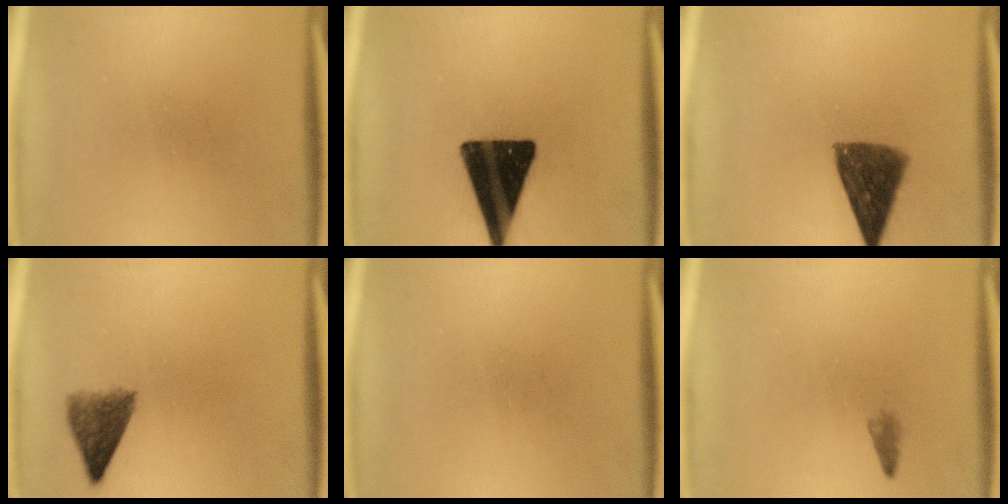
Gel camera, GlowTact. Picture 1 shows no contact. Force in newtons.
{"total": 18.7}
{"total": 9.8}
{"total": 5.0}
{"total": 0.0}
{"total": 0.9}